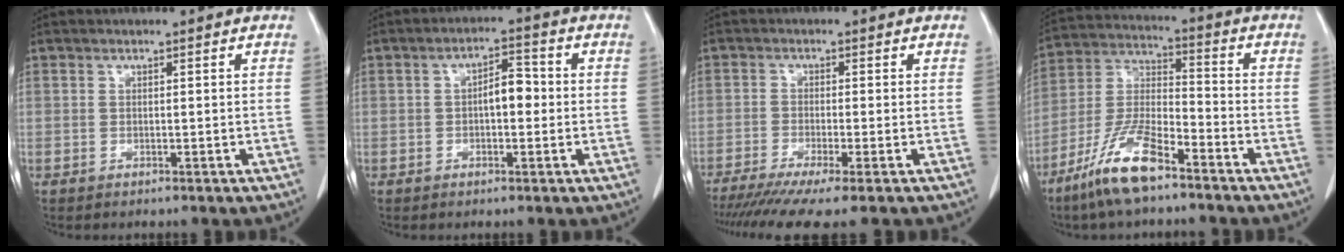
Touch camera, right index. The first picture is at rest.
{"total": 4.4, "force": [0.0, 1.8, 4.0], "torque": [-0.060, 0.017, 0.000]}
{"total": 9.4, "force": [-7.3, -0.3, 6.0], "torque": [-0.086, -0.019, -0.115]}
{"total": 11.9, "force": [-8.1, 2.6, 8.4], "torque": [-0.180, -0.015, -0.161]}